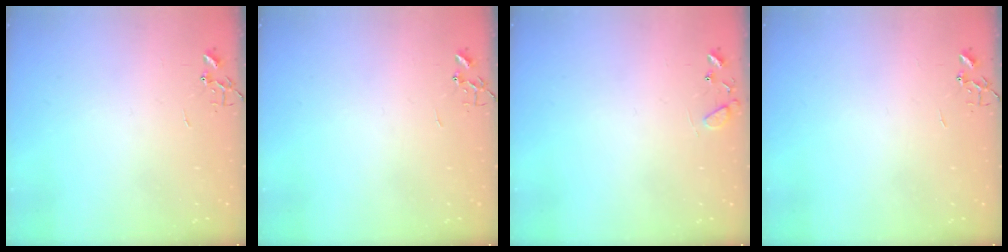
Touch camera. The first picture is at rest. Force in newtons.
{"total": 0.0}
{"total": 9.0, "press": 9.0, "slide": 0.6}
{"total": 0.0}